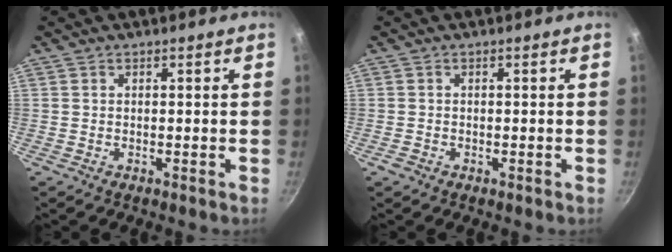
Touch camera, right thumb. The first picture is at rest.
{"total": 1.0, "force": [-0.6, 0.7, 0.4], "torque": [-0.009, 0.002, -0.009]}